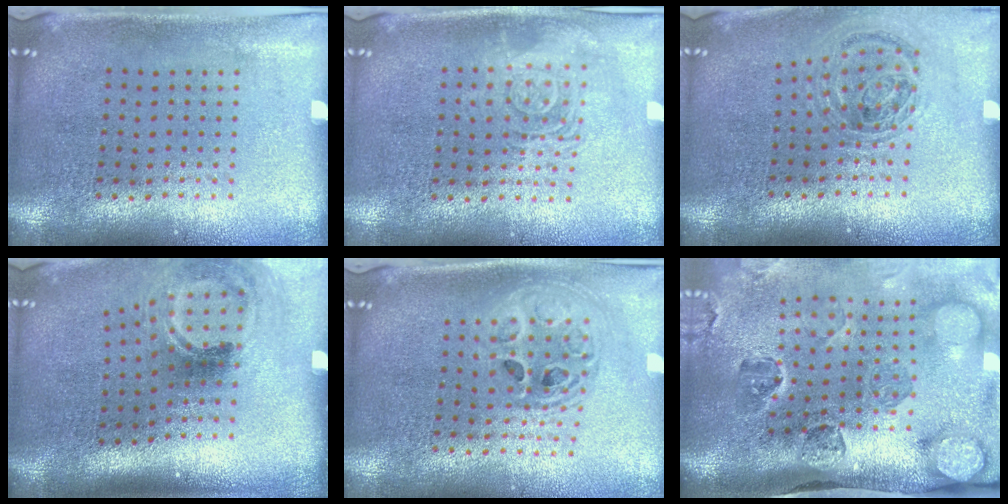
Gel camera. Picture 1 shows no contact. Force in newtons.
{"total": 2.8, "press": 2.8, "slide": 0.4}
{"total": 1.0, "press": 1.0, "slide": 0.2}
{"total": 2.0, "press": 1.3, "slide": 1.5}
{"total": 2.0, "press": 1.6, "slide": 1.2}
{"total": 4.8, "press": 3.5, "slide": 3.4}